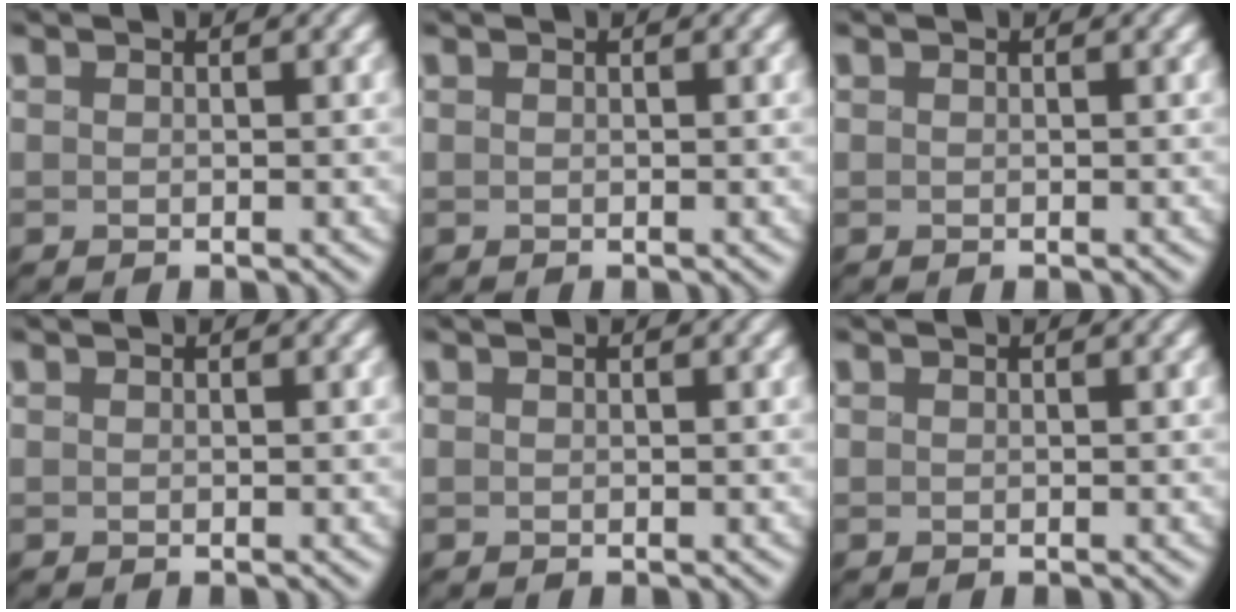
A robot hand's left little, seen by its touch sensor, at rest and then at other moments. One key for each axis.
{"total": 0.0}
{"total": 0.0}
{"total": 0.0}
{"total": 0.0}
{"total": 0.0}